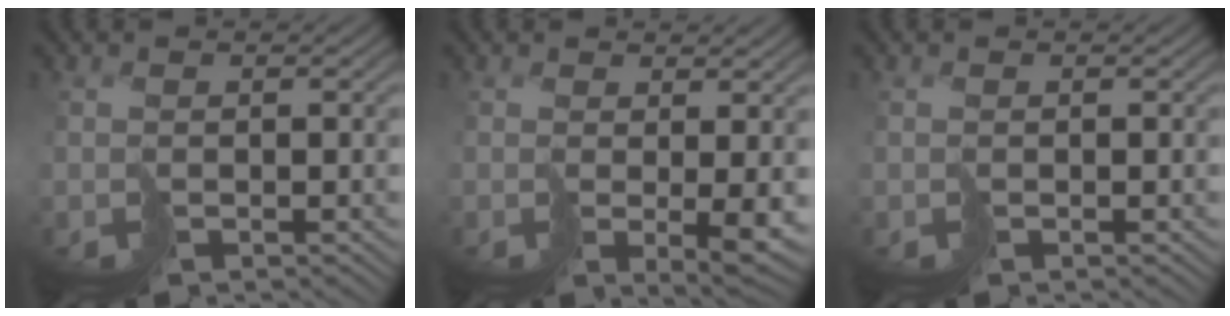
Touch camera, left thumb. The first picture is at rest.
{"total": 4.1, "force": [0.2, 0.8, 4.0], "torque": [-0.069, -0.012, 0.005]}
{"total": 0.0}